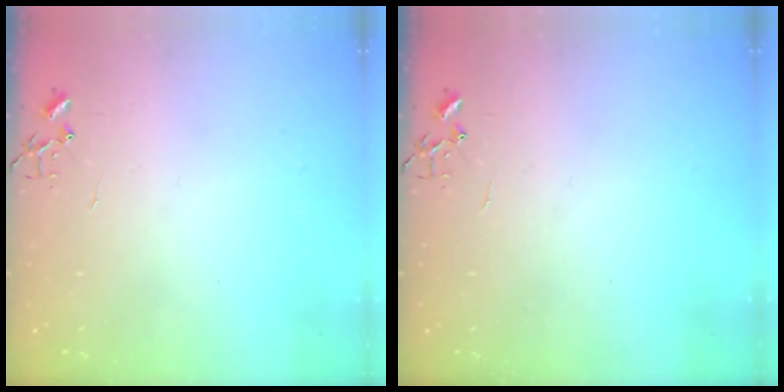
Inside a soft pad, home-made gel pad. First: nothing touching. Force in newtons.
{"total": 0.0}